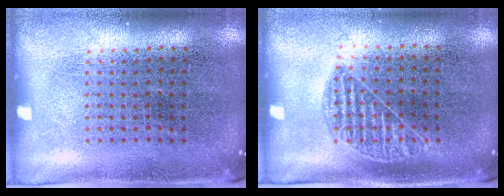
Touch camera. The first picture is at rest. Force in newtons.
{"total": 1.0, "press": 0.8, "slide": 0.5}